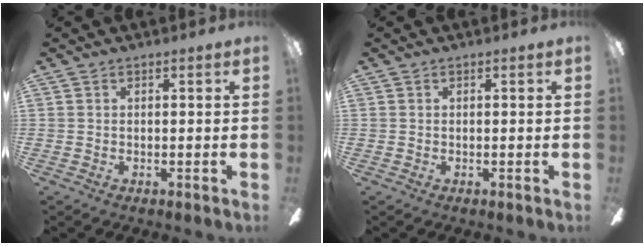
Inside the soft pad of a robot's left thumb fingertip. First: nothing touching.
{"total": 0.0}